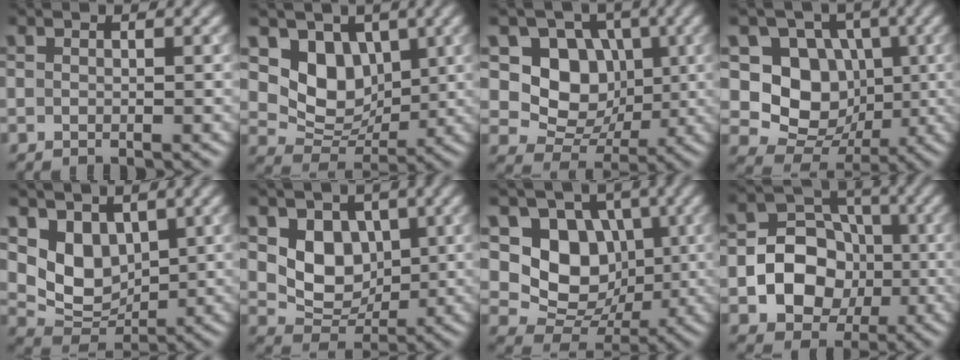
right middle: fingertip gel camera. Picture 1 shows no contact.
{"total": 6.2, "force": [2.0, 4.8, 3.4], "torque": [-0.058, -0.016, 0.028]}
{"total": 7.7, "force": [1.4, 6.3, 4.1], "torque": [-0.066, -0.008, 0.007]}
{"total": 8.5, "force": [0.9, 7.2, 4.4], "torque": [-0.070, -0.008, -0.003]}
{"total": 5.4, "force": [2.0, 3.9, 3.1], "torque": [-0.060, -0.017, 0.037]}
{"total": 5.7, "force": [1.3, 4.5, 3.3], "torque": [-0.057, -0.011, 0.020]}
{"total": 8.1, "force": [1.4, 6.7, 4.5], "torque": [-0.073, -0.015, 0.012]}
{"total": 8.0, "force": [-1.5, 6.7, 4.1], "torque": [-0.041, 0.000, -0.047]}